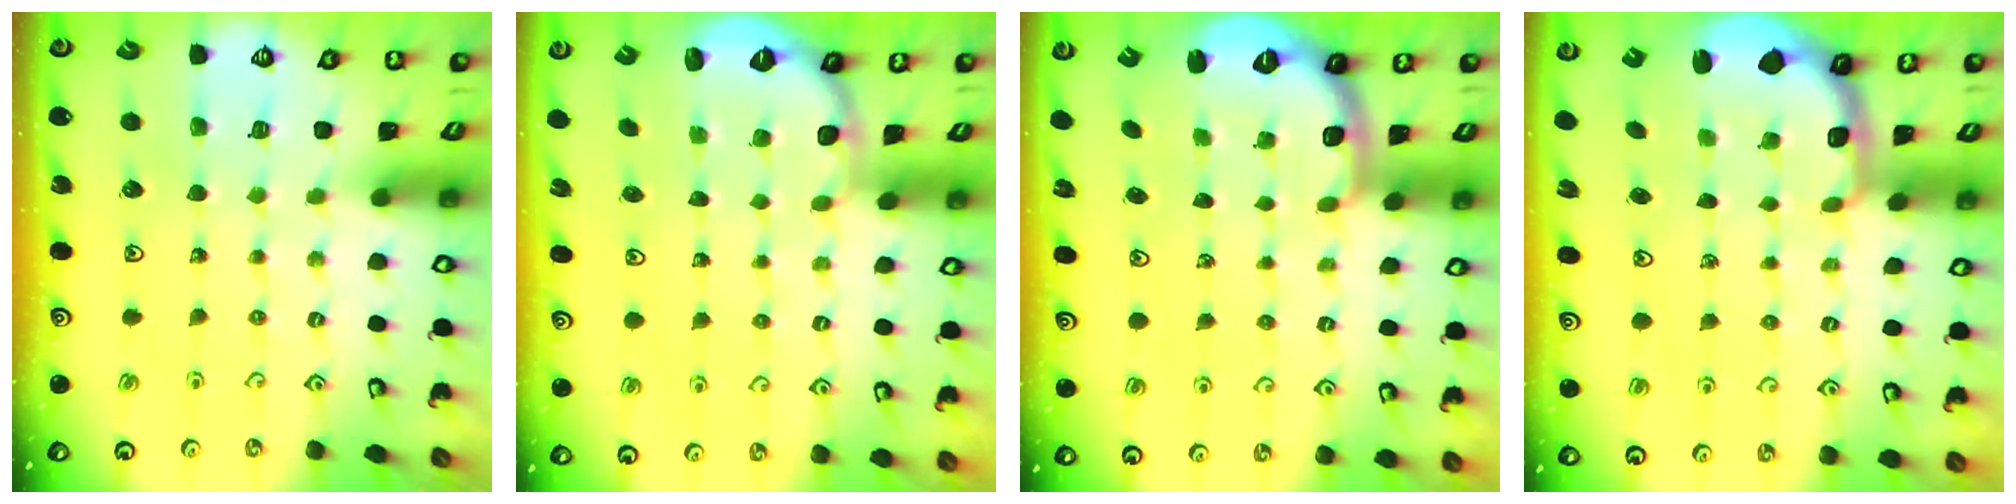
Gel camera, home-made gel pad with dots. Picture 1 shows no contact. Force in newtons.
{"total": 2.6, "press": 1.7, "slide": 1.9}
{"total": 2.7, "press": 1.7, "slide": 2.1}
{"total": 2.5, "press": 1.2, "slide": 2.1}